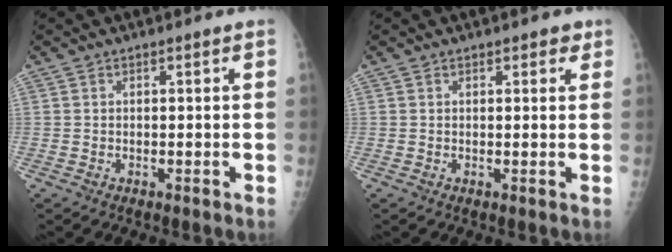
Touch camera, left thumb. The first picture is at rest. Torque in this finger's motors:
{"motor_torque": [-0.10, 0.09, -0.04, 0.04, 0.03]}